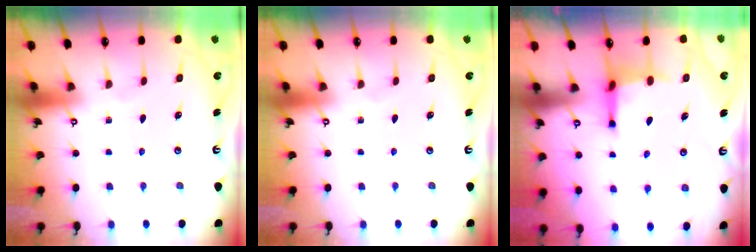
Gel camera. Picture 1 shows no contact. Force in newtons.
{"total": 0.0}
{"total": 4.4, "press": 4.3, "slide": 1.2}